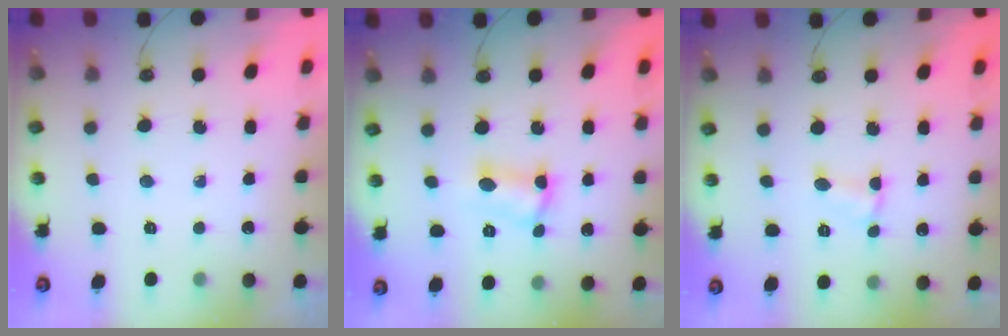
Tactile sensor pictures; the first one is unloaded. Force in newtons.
{"total": 4.5, "press": 4.2, "slide": 1.6}
{"total": 1.5, "press": 1.5, "slide": 0.1}